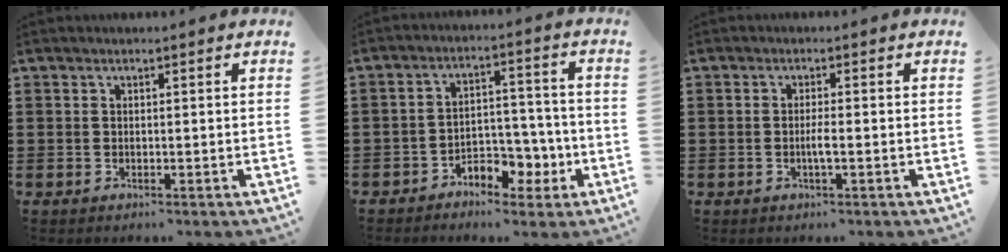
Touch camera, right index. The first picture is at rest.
{"total": 5.5, "force": [-3.4, 3.6, 2.6], "torque": [-0.037, 0.018, -0.063]}
{"total": 2.0, "force": [-0.6, 0.1, 1.9], "torque": [-0.042, -0.003, -0.015]}